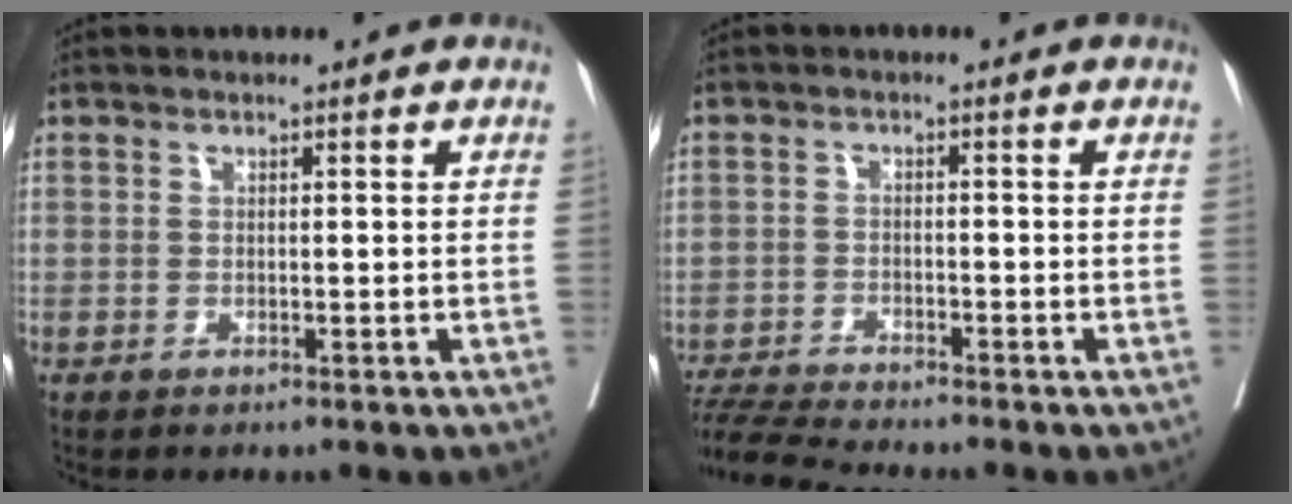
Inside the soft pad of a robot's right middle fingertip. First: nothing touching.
{"total": 6.2, "force": [-5.9, -1.0, 1.4], "torque": [-0.023, -0.016, -0.108]}